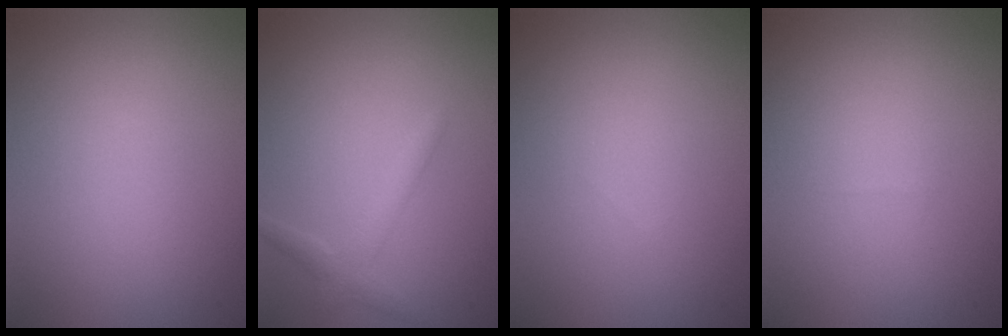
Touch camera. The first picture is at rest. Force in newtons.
{"total": 1.9, "press": 1.9, "slide": 0.1}
{"total": 0.0}
{"total": 0.0}